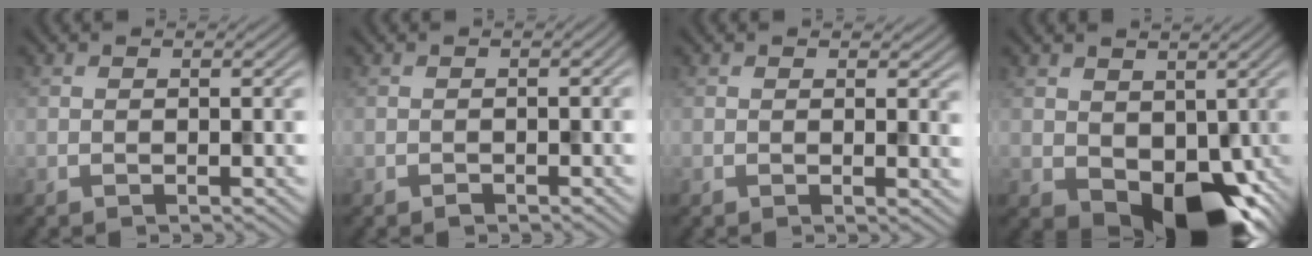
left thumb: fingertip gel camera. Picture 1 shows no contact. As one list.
[{"total": 0.9, "force": [-0.6, 0.4, 0.5], "torque": [-0.009, -0.001, -0.008]}, {"total": 1.6, "force": [0.8, 0.5, 1.2], "torque": [-0.018, -0.006, 0.014]}, {"total": 8.7, "force": [-0.8, 6.0, 6.2], "torque": [-0.102, -0.025, -0.002]}]